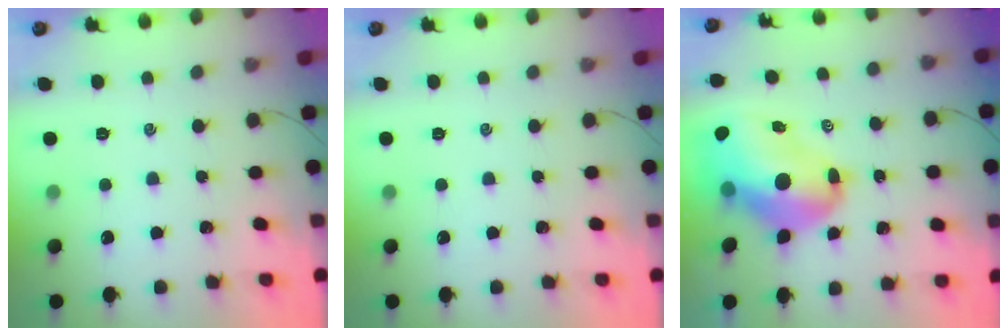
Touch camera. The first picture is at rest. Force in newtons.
{"total": 0.0}
{"total": 15.2, "press": 14.6, "slide": 4.3}